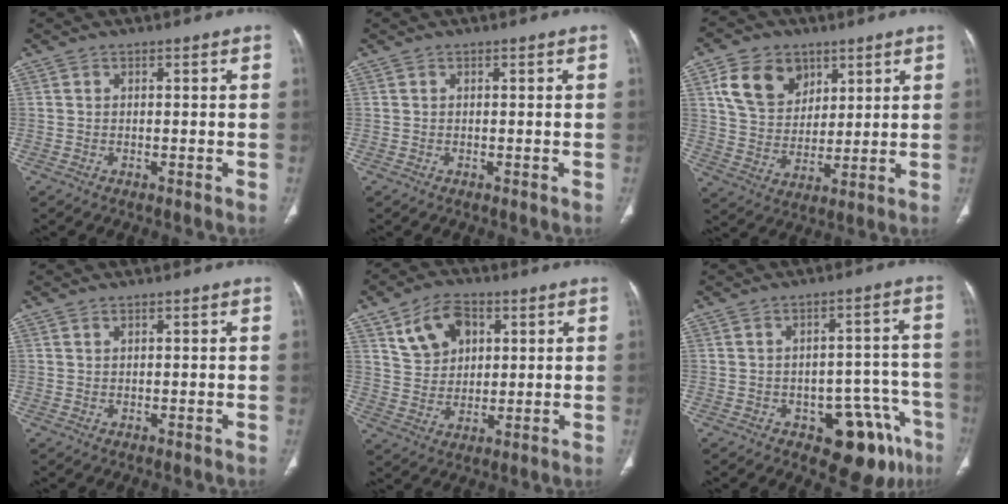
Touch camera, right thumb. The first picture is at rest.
{"total": 0.0}
{"total": 12.2, "force": [5.6, 9.1, 5.8], "torque": [-0.076, -0.019, 0.110]}
{"total": 0.5, "force": [0.4, 0.2, 0.2], "torque": [-0.006, -0.002, 0.008]}
{"total": 9.9, "force": [4.3, 7.0, 5.6], "torque": [-0.070, -0.010, 0.082]}
{"total": 12.3, "force": [-6.7, 6.4, 8.1], "torque": [-0.052, 0.049, -0.080]}